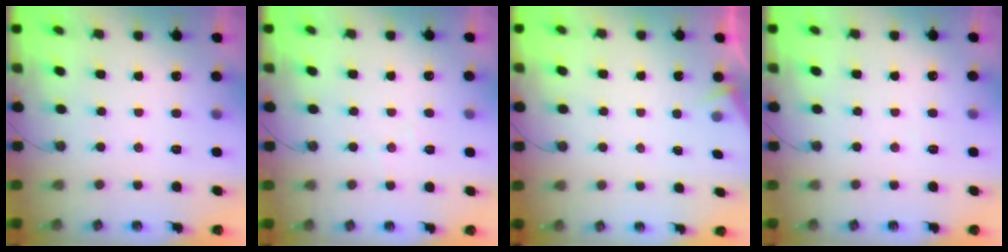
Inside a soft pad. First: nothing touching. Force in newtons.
{"total": 4.8, "press": 4.7, "slide": 0.7}
{"total": 2.9, "press": 2.9, "slide": 0.4}
{"total": 2.1, "press": 2.1, "slide": 0.5}